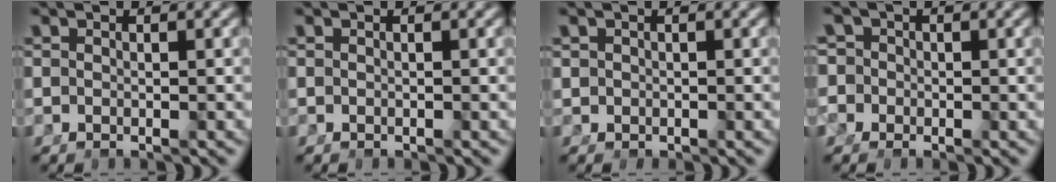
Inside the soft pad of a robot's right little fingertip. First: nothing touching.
{"total": 0.0}
{"total": 0.6, "force": [0.2, 0.6, 0.1], "torque": [-0.007, -0.005, 0.009]}
{"total": 5.9, "force": [-1.4, 5.7, 1.1], "torque": [-0.045, -0.019, -0.032]}